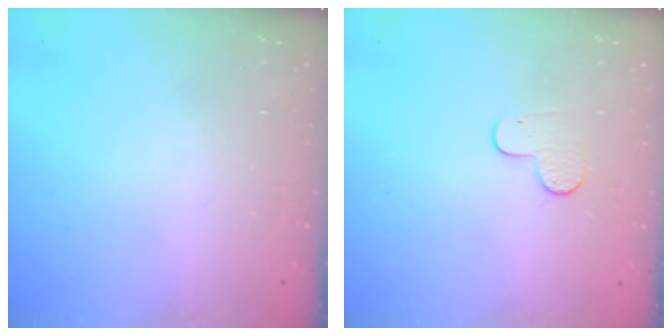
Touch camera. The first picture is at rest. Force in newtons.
{"total": 5.9, "press": 5.9, "slide": 0.4}